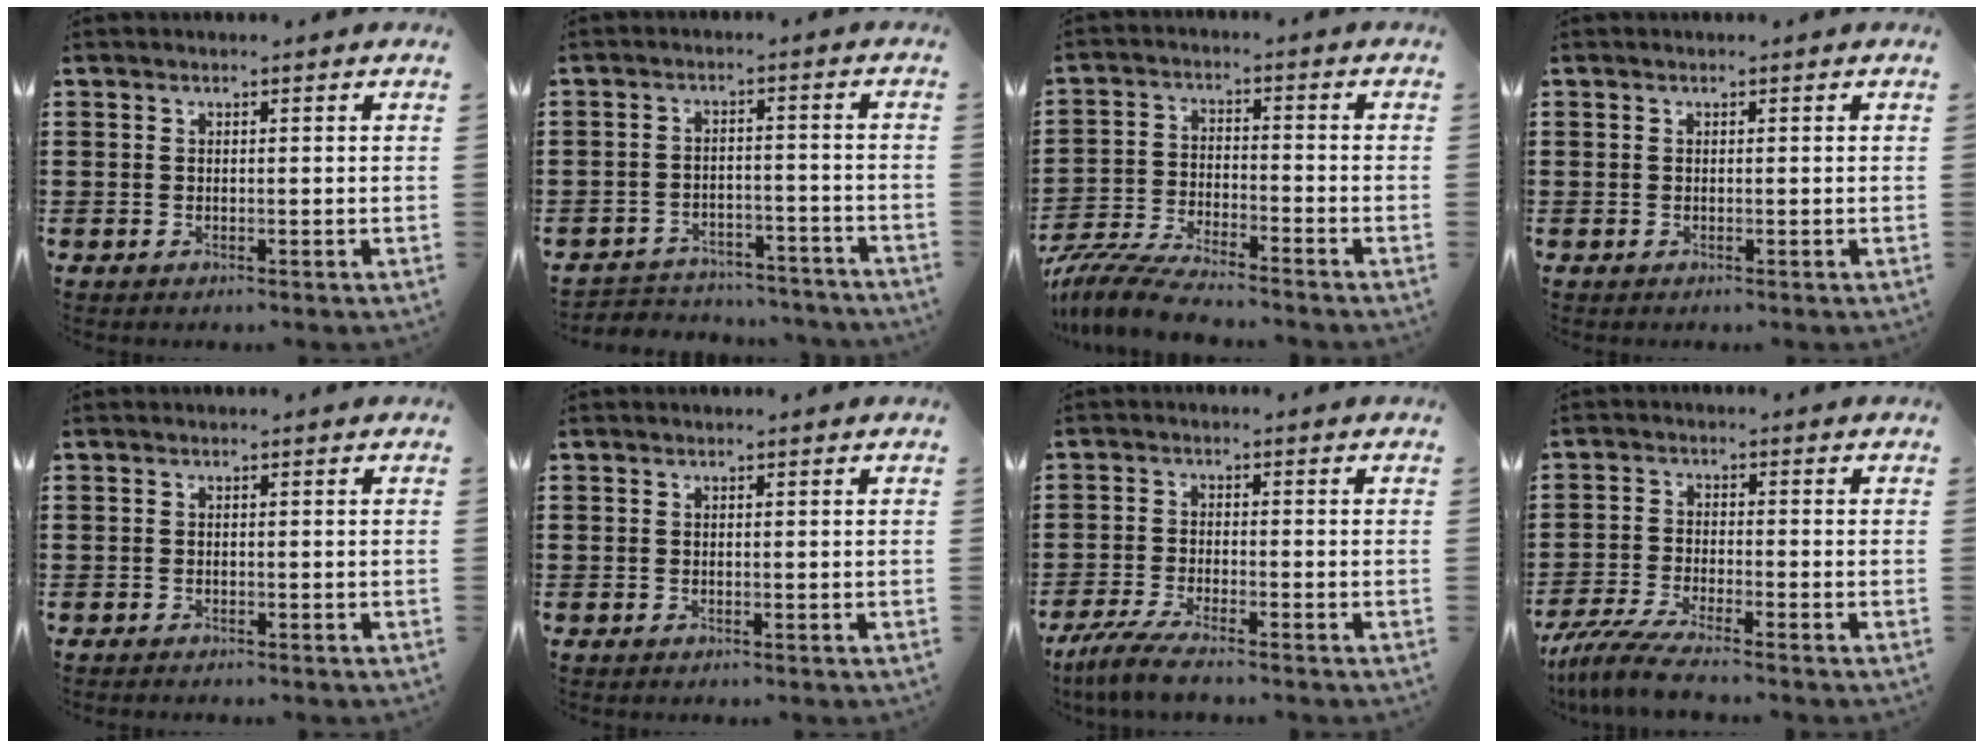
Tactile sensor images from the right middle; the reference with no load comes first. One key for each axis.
{"total": 3.8, "fx": -3.8, "fy": 0.7, "fz": 0.0, "tx": -0.006, "ty": 0.003, "tz": -0.081}
{"total": 6.8, "fx": -6.5, "fy": 0.5, "fz": 2.0, "tx": -0.055, "ty": -0.004, "tz": -0.129}
{"total": 0.0}
{"total": 0.5, "fx": -0.5, "fy": 0.0, "fz": 0.0, "tx": -0.002, "ty": -0.001, "tz": -0.010}
{"total": 0.0}
{"total": 4.4, "fx": -3.8, "fy": 0.1, "fz": 2.2, "tx": -0.060, "ty": -0.015, "tz": -0.077}
{"total": 5.1, "fx": -4.5, "fy": 0.0, "fz": 2.4, "tx": -0.071, "ty": -0.023, "tz": -0.090}